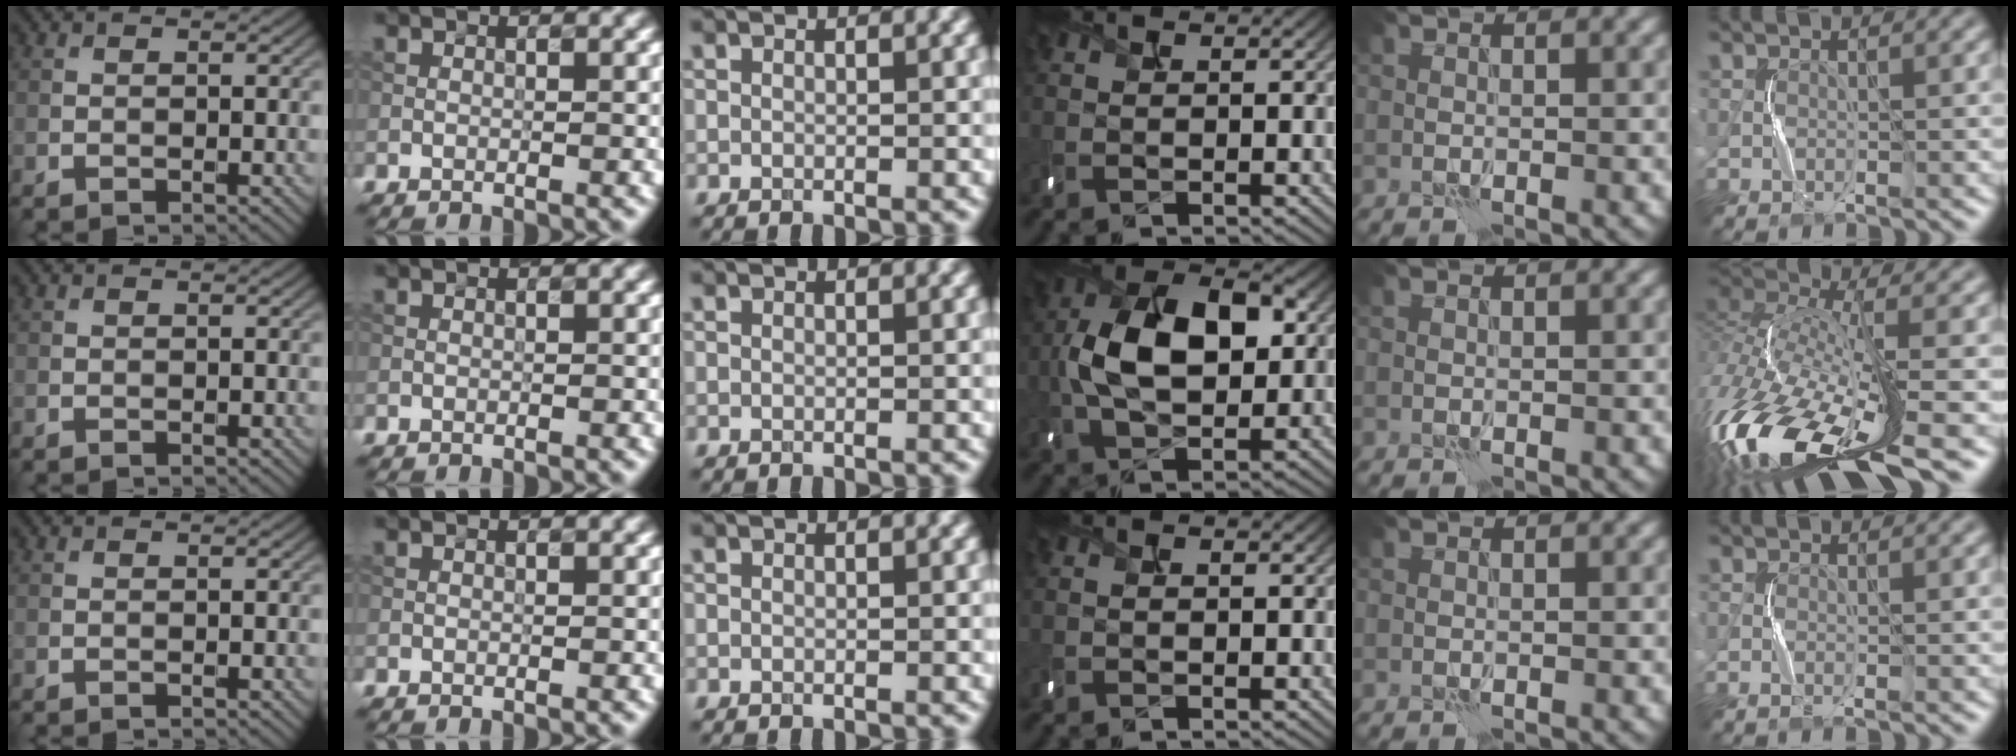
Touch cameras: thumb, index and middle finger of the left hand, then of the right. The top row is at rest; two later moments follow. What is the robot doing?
{"motion": "shake", "object": "handbell"}